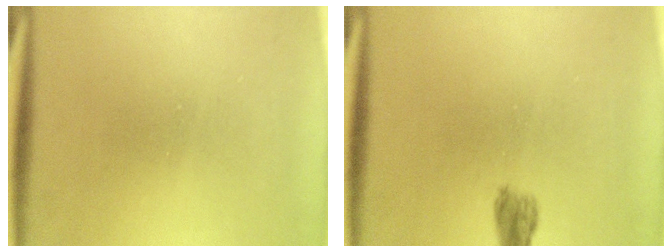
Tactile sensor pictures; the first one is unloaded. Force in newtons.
{"total": 1.6}